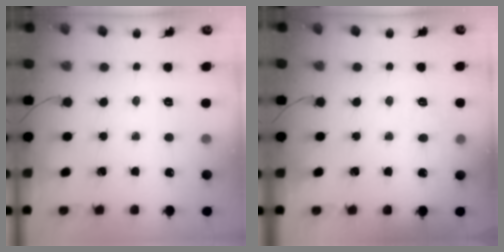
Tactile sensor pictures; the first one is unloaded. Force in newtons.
{"total": 4.7, "press": 4.5, "slide": 1.1}